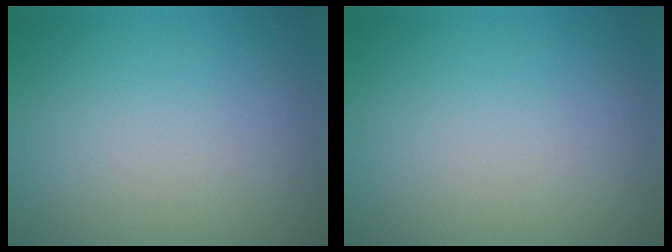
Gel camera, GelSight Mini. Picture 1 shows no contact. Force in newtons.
{"total": 0.0}